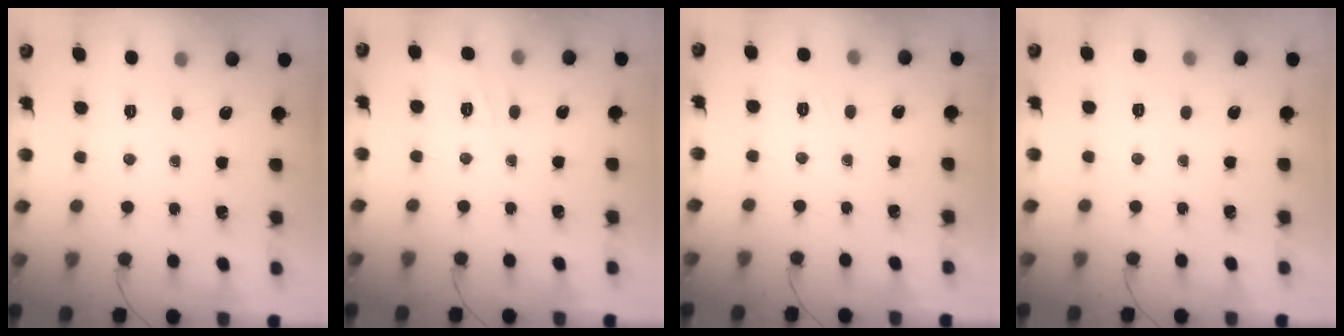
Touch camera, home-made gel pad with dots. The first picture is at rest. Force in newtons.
{"total": 10.1, "press": 10.0, "slide": 1.5}
{"total": 1.5, "press": 0.1, "slide": 1.5}
{"total": 6.1, "press": 5.8, "slide": 1.8}